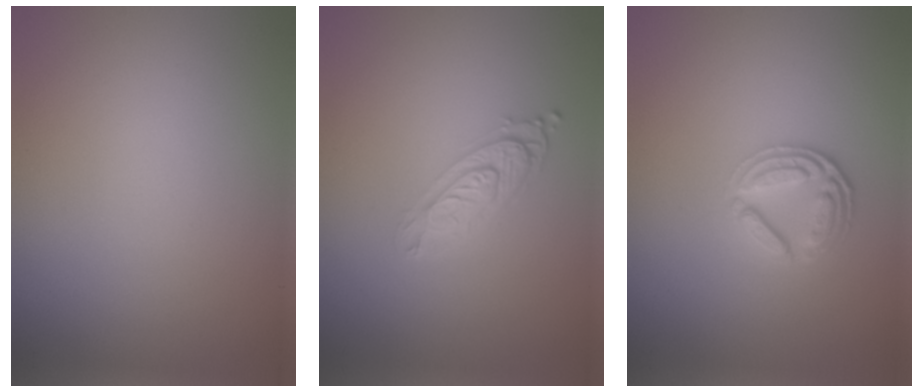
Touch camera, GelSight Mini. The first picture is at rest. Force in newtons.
{"total": 3.2, "press": 2.3, "slide": 2.2}
{"total": 3.4, "press": 2.7, "slide": 2.0}